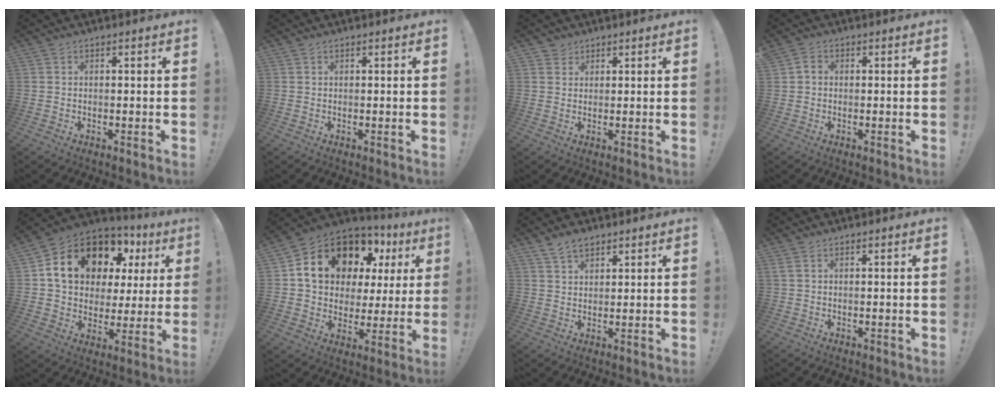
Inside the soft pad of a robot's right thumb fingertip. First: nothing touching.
{"total": 0.0}
{"total": 2.6, "force": [1.9, 1.7, -0.1], "torque": [0.012, -0.013, 0.033]}
{"total": 1.8, "force": [-0.1, 1.5, 1.0], "torque": [-0.011, 0.003, -0.004]}
{"total": 18.2, "force": [8.5, 11.9, 10.8], "torque": [-0.178, -0.036, 0.169]}
{"total": 17.3, "force": [8.6, 11.5, 9.7], "torque": [-0.153, -0.046, 0.172]}
{"total": 4.6, "force": [3.4, 2.5, 1.9], "torque": [-0.032, -0.013, 0.063]}
{"total": 0.9, "force": [0.4, 0.2, 0.8], "torque": [-0.021, 0.002, 0.009]}